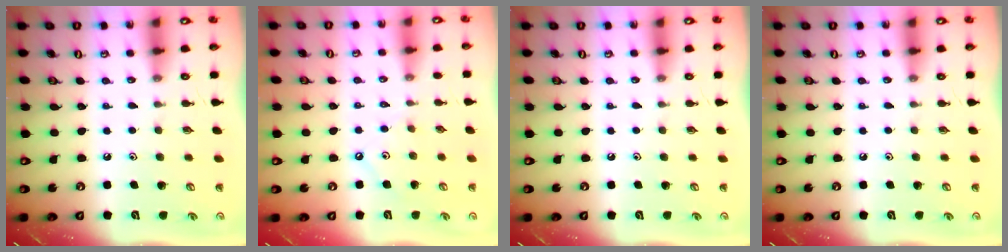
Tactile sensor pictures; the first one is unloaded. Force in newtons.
{"total": 1.6, "press": 1.6, "slide": 0.1}
{"total": 0.0}
{"total": 0.0}